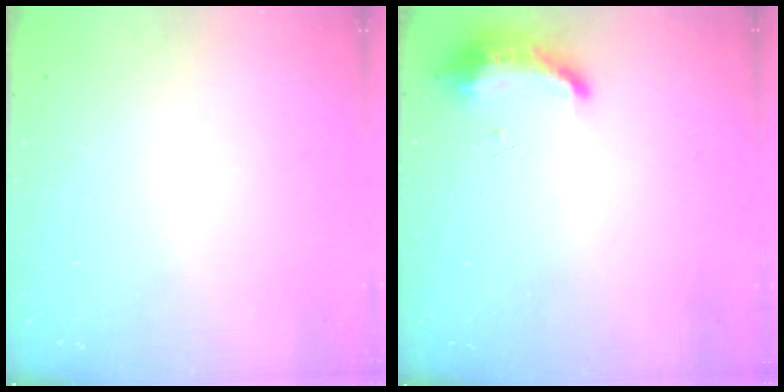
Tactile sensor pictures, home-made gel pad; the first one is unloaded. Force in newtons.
{"total": 8.9, "press": 8.6, "slide": 2.1}